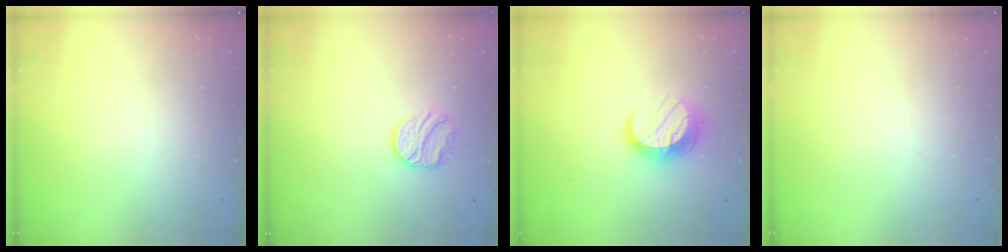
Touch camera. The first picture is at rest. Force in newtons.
{"total": 11.1, "press": 11.0, "slide": 0.9}
{"total": 10.7, "press": 10.7, "slide": 0.7}
{"total": 0.0}